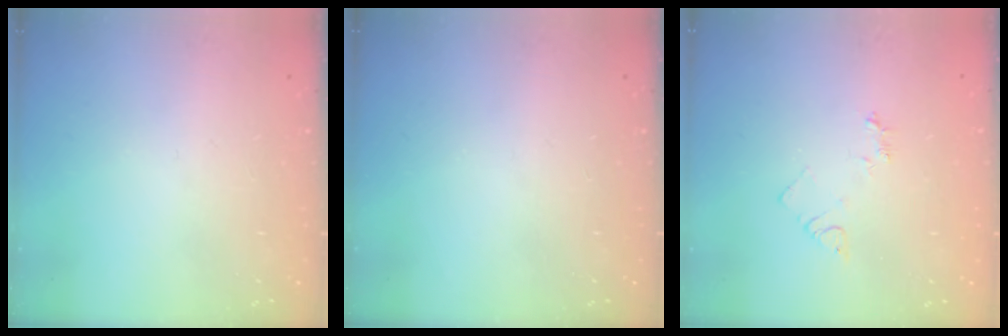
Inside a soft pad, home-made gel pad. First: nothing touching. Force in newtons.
{"total": 0.0}
{"total": 3.9, "press": 3.8, "slide": 0.4}